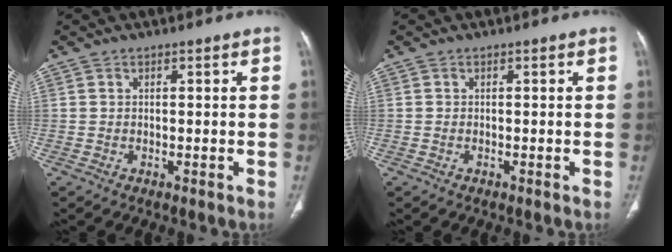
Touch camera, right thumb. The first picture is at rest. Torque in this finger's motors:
{"motor_torque": [0.10, -0.09, 0.02, -0.40, -0.02]}